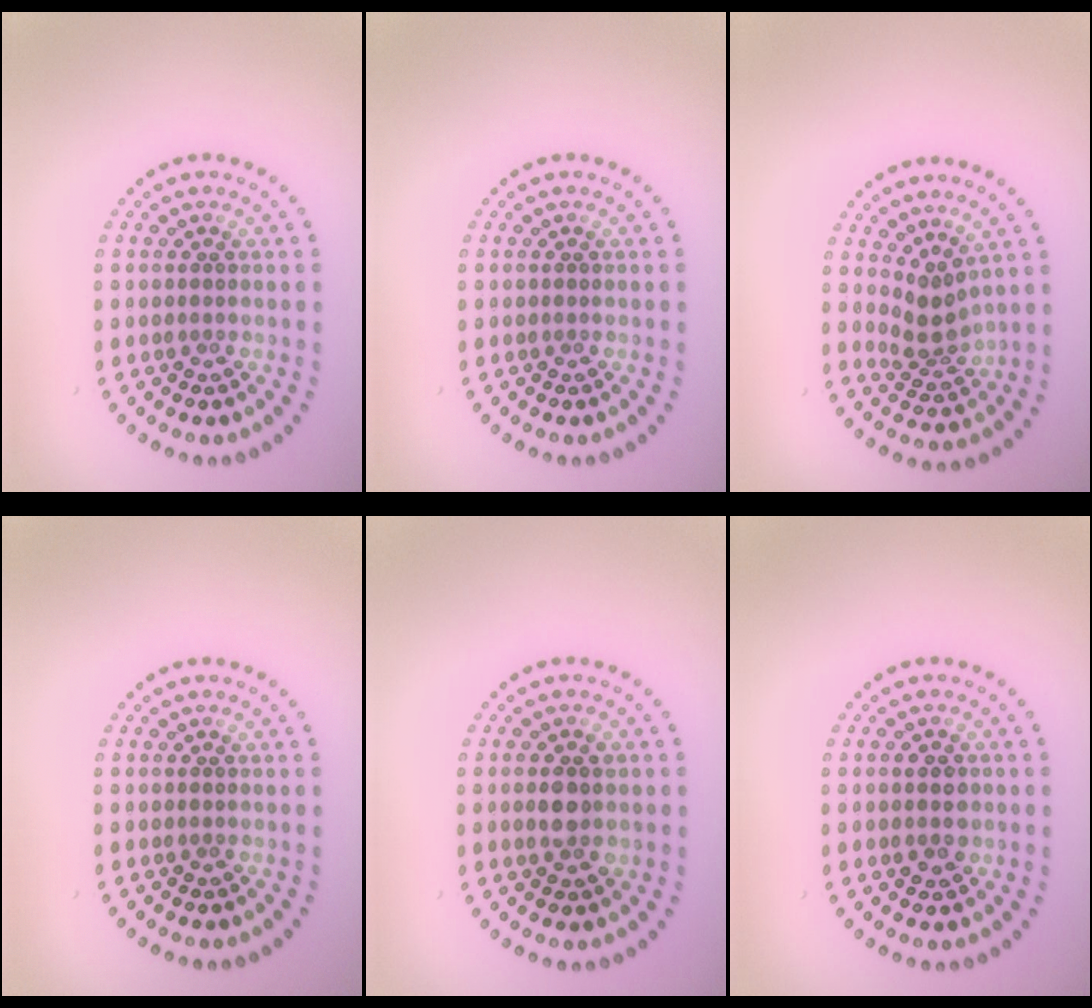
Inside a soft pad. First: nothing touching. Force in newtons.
{"total": 0.0}
{"total": 2.6, "press": 1.9, "slide": 1.8}
{"total": 0.0}
{"total": 2.6, "press": 2.5, "slide": 0.3}
{"total": 2.6, "press": 2.6, "slide": 0.2}